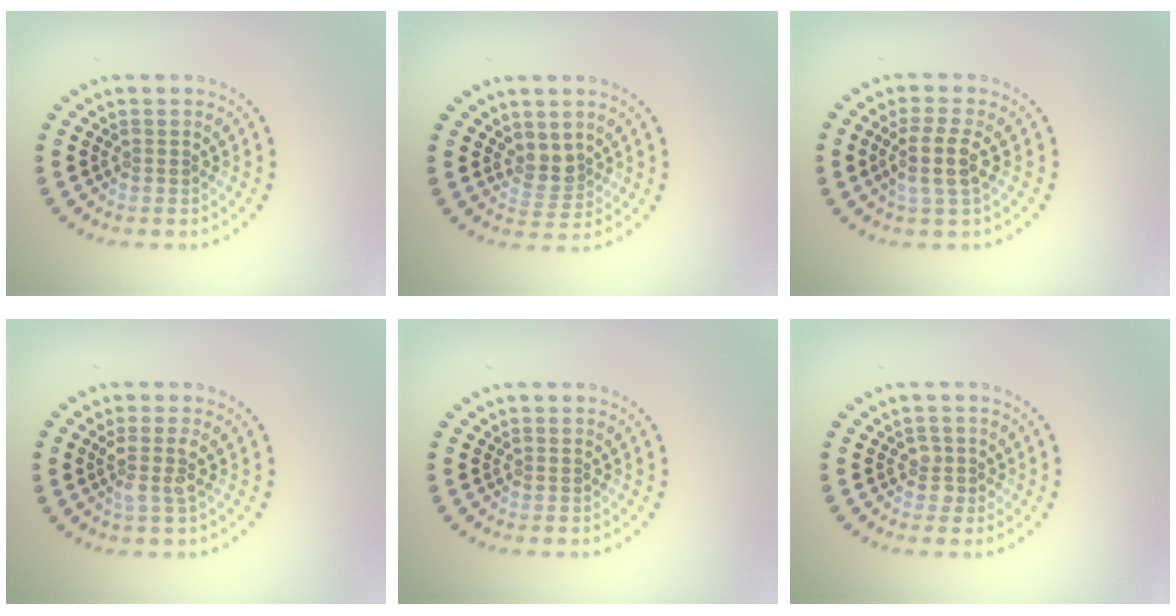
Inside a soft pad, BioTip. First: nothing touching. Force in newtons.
{"total": 2.1, "press": 1.6, "slide": 1.4}
{"total": 2.9, "press": 2.6, "slide": 1.3}
{"total": 2.1, "press": 1.6, "slide": 1.3}
{"total": 0.0}
{"total": 1.2, "press": 1.1, "slide": 0.5}